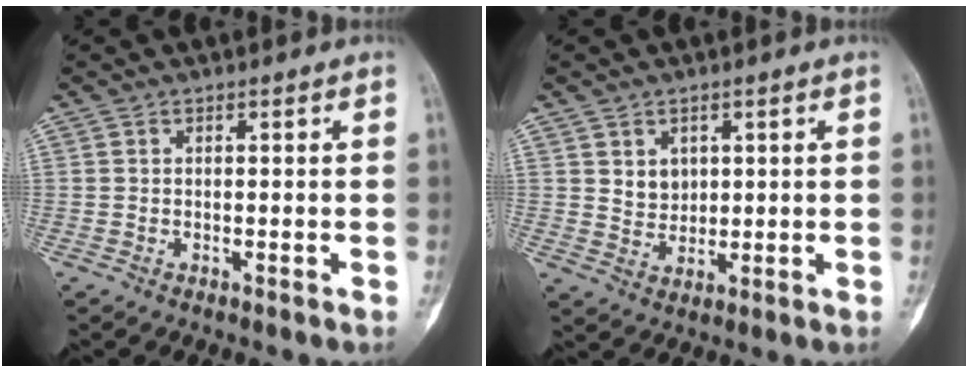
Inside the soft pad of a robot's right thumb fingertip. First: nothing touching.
{"total": 4.0, "force": [1.4, 3.3, 1.7], "torque": [-0.009, -0.012, 0.032]}